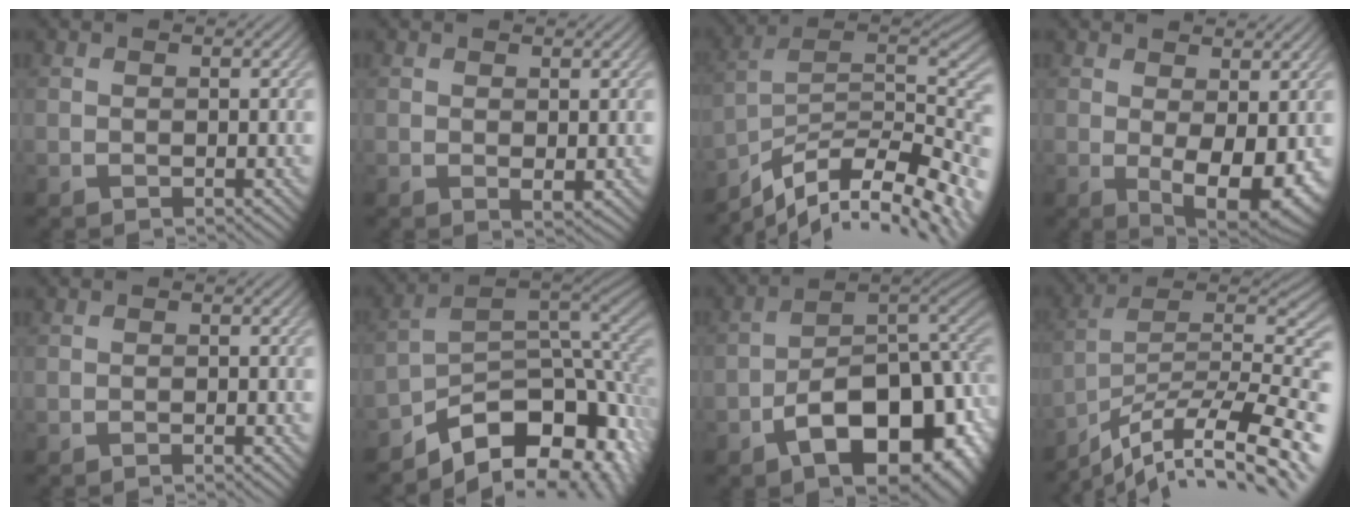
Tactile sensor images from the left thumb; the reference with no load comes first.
{"total": 1.0, "force": [0.3, 0.4, 0.8], "torque": [-0.011, -0.008, 0.008]}
{"total": 13.7, "force": [-9.3, 5.1, 8.6], "torque": [-0.167, -0.010, -0.136]}
{"total": 6.8, "force": [-0.4, 3.2, 6.0], "torque": [-0.104, -0.021, 0.006]}
{"total": 0.7, "force": [-0.6, 0.0, 0.4], "torque": [-0.007, 0.002, -0.012]}
{"total": 13.6, "force": [-7.5, 7.6, 8.4], "torque": [-0.141, -0.030, -0.107]}
{"total": 15.4, "force": [-6.1, 8.4, 11.5], "torque": [-0.148, -0.019, -0.098]}
{"total": 14.8, "force": [-10.0, 4.0, 10.0], "torque": [-0.184, -0.002, -0.160]}